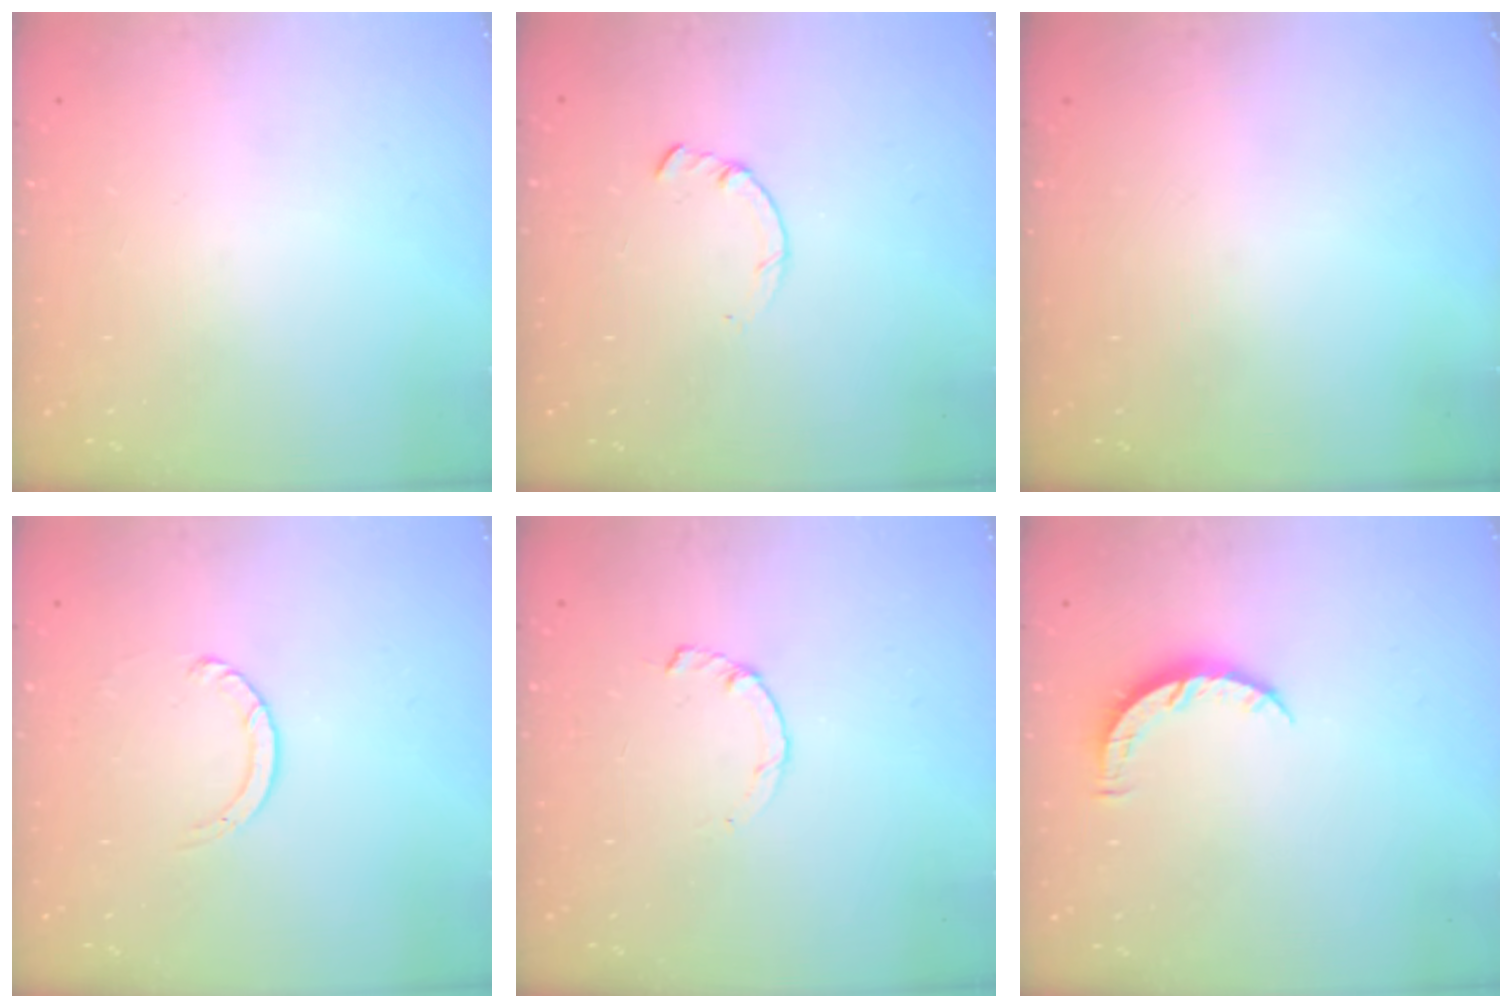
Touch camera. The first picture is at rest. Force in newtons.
{"total": 0.7, "press": 0.6, "slide": 0.2}
{"total": 0.0}
{"total": 1.3, "press": 1.2, "slide": 0.2}
{"total": 2.2, "press": 2.2, "slide": 0.2}
{"total": 5.2, "press": 5.2, "slide": 0.5}